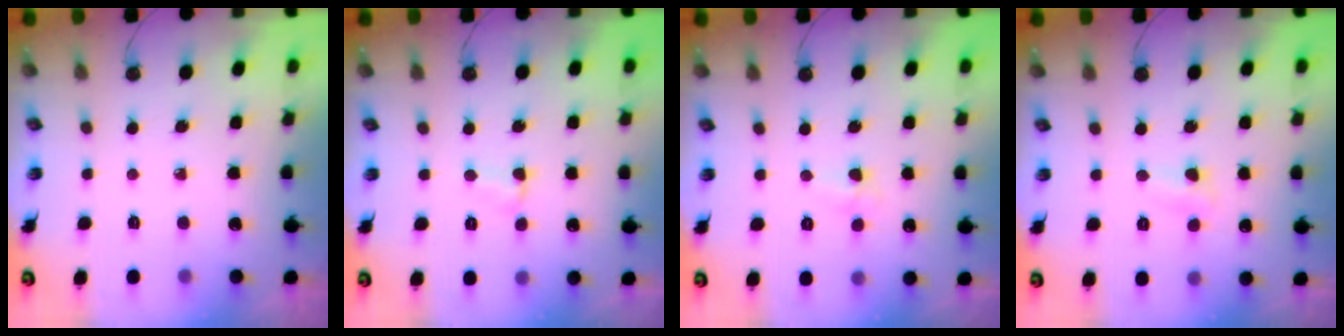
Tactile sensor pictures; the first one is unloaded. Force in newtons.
{"total": 2.8, "press": 2.8, "slide": 0.3}
{"total": 2.7, "press": 2.6, "slide": 0.6}
{"total": 5.1, "press": 5.1, "slide": 0.7}